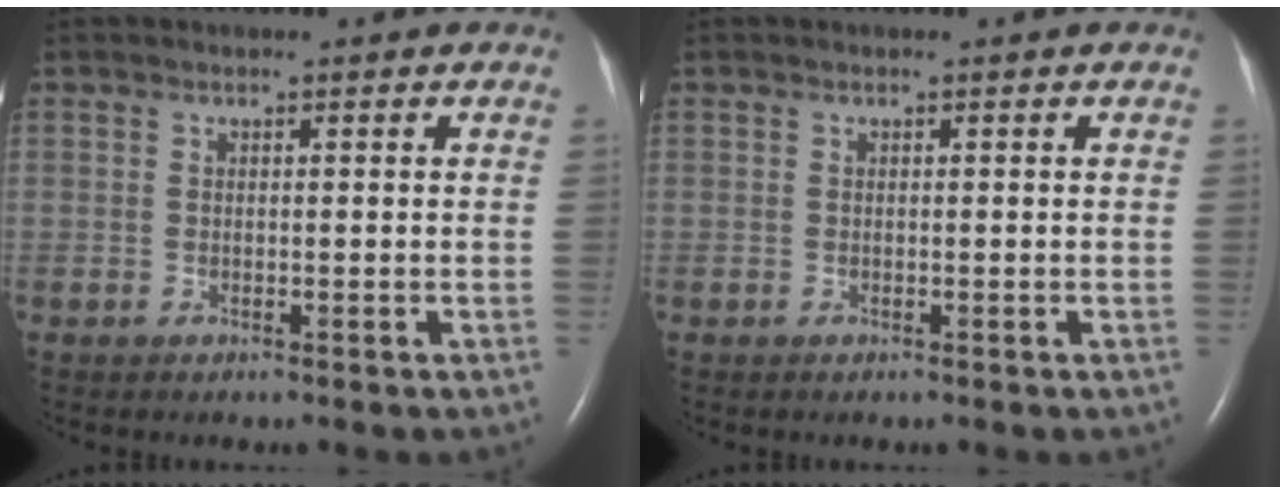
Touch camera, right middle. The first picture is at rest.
{"total": 0.0}